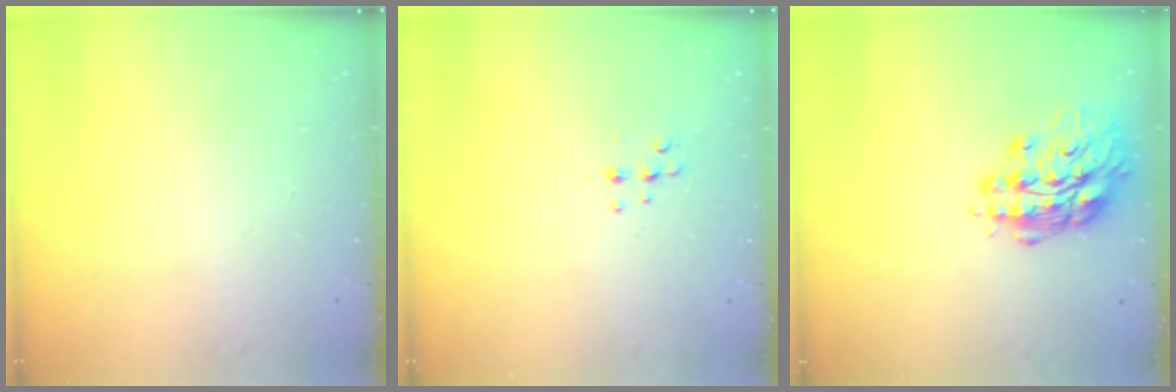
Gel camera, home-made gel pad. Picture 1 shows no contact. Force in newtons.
{"total": 5.3, "press": 5.2, "slide": 0.8}
{"total": 16.0, "press": 15.9, "slide": 1.6}